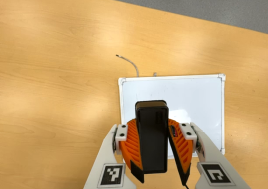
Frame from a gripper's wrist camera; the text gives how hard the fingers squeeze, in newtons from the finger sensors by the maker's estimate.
{"total": 10.2, "left": 10.3, "right": 10.1}